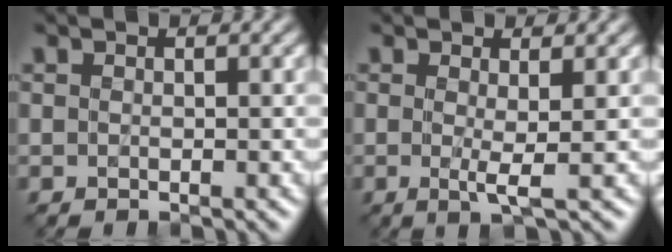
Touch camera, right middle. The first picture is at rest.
{"total": 1.3, "force": [-0.1, -0.4, 1.2], "torque": [-0.026, -0.003, -0.001]}